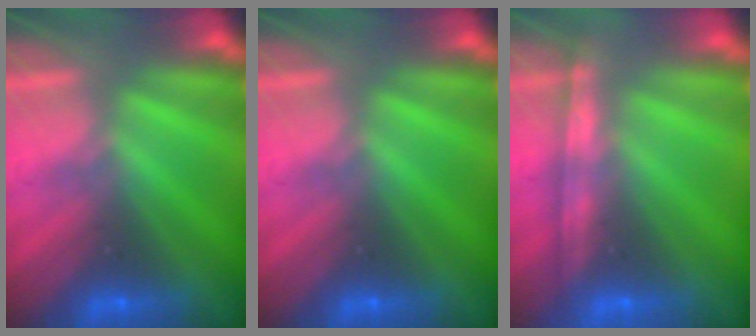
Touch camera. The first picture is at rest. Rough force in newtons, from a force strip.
{"total": 0.0}
{"total": 1.2}